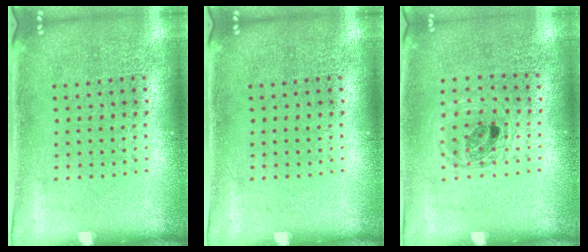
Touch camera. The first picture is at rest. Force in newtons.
{"total": 0.0}
{"total": 1.0, "press": 0.9, "slide": 0.2}